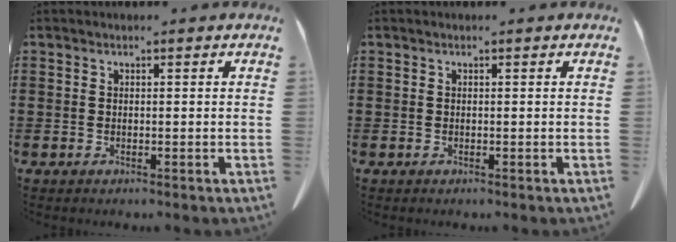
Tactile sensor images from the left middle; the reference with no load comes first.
{"total": 0.0}